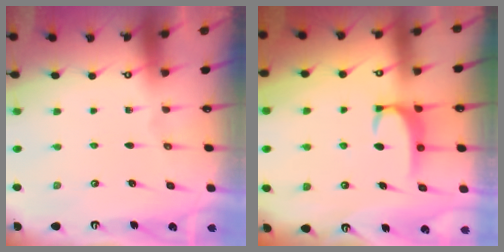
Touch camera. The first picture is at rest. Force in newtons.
{"total": 2.8, "press": 2.7, "slide": 0.4}